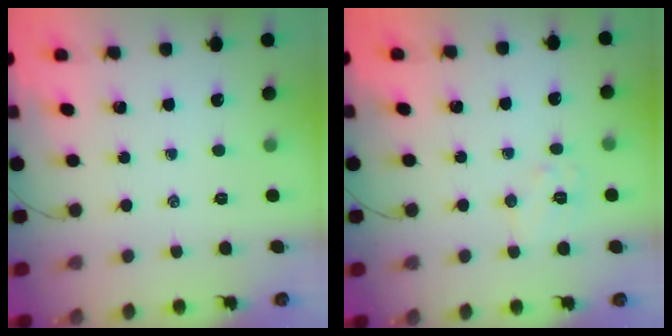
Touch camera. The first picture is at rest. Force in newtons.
{"total": 6.6, "press": 6.5, "slide": 0.7}